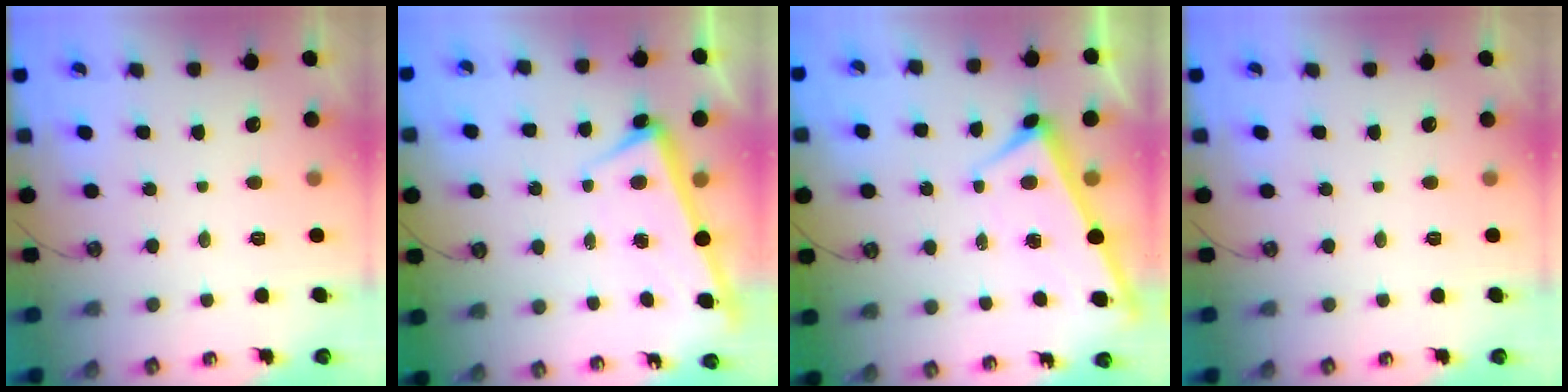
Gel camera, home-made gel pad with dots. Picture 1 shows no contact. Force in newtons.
{"total": 2.6, "press": 2.4, "slide": 1.0}
{"total": 1.0, "press": 0.9, "slide": 0.4}
{"total": 0.0}